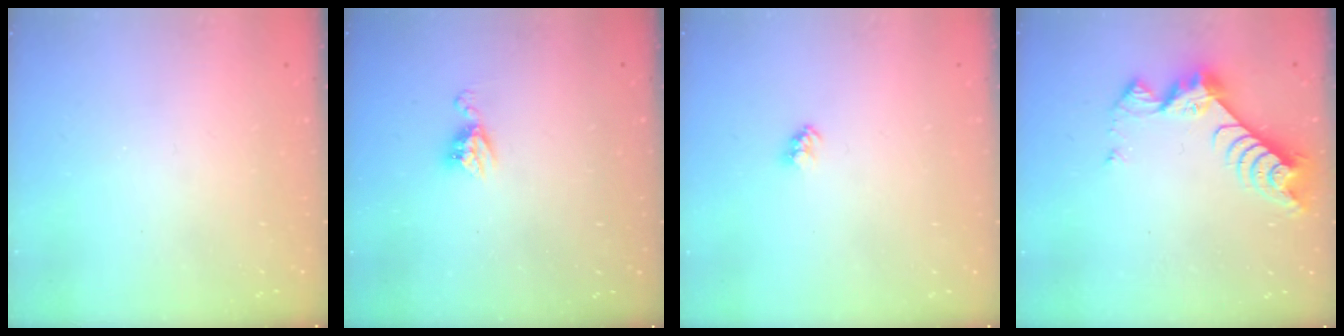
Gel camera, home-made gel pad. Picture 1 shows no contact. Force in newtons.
{"total": 6.8, "press": 6.8, "slide": 0.4}
{"total": 2.4, "press": 2.4, "slide": 0.1}
{"total": 8.6, "press": 8.6, "slide": 0.4}